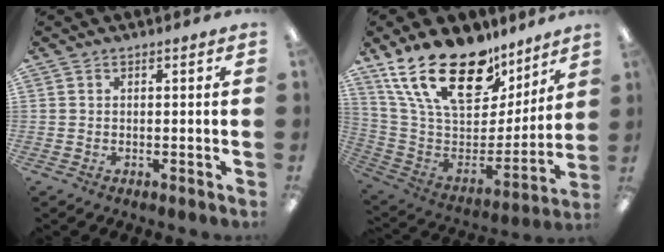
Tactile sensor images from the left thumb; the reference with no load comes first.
{"total": 25.0, "force": [17.1, 11.7, 13.9], "torque": [-0.248, -0.112, 0.310]}